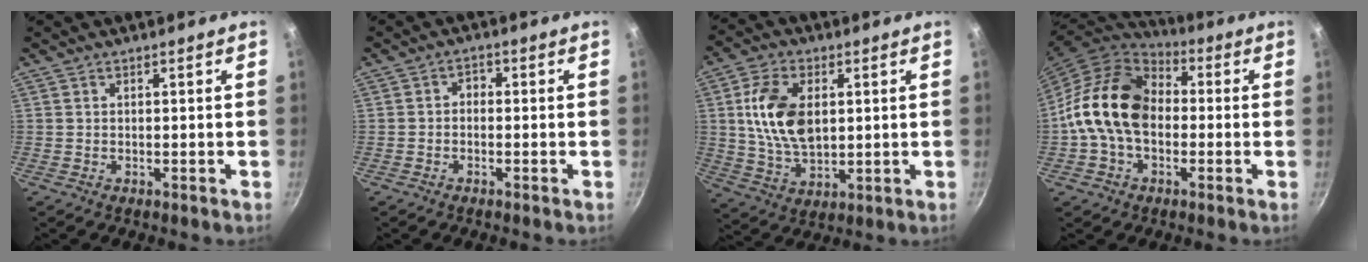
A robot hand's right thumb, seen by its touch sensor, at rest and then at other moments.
{"total": 1.9, "force": [-0.6, 1.4, 1.1], "torque": [-0.017, 0.014, -0.015]}
{"total": 13.2, "force": [2.3, 8.1, 10.2], "torque": [-0.175, -0.006, 0.045]}
{"total": 16.8, "force": [-0.5, 12.0, 11.8], "torque": [-0.185, 0.038, -0.026]}